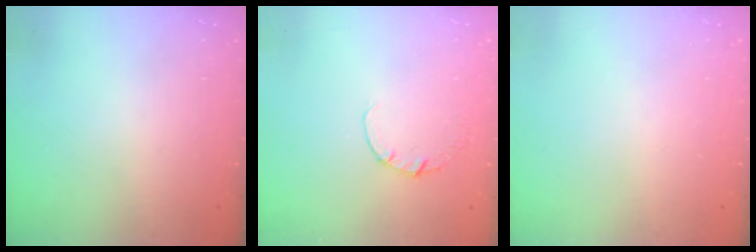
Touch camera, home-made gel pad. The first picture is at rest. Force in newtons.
{"total": 1.9, "press": 1.9, "slide": 0.3}
{"total": 0.0}